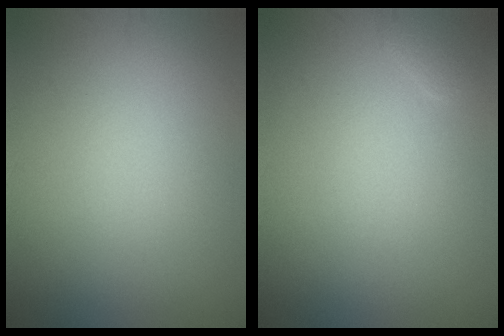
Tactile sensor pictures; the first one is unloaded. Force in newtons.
{"total": 0.8, "press": 0.8, "slide": 0.0}